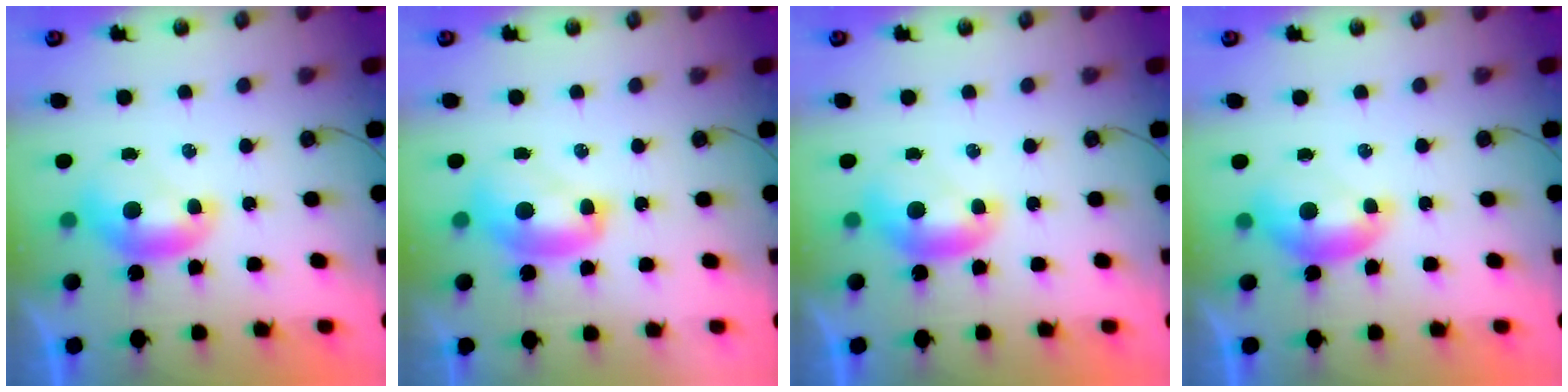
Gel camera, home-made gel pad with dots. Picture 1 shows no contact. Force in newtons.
{"total": 2.4, "press": 2.4, "slide": 0.3}
{"total": 0.0}
{"total": 1.2, "press": 0.7, "slide": 0.9}